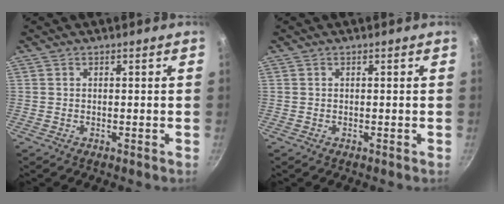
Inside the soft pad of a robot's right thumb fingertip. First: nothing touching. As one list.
[{"total": 0.0}]